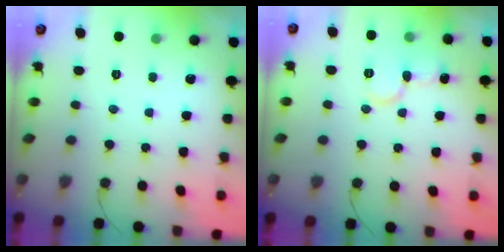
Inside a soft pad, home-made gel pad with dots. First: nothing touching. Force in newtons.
{"total": 9.4, "press": 9.3, "slide": 1.3}